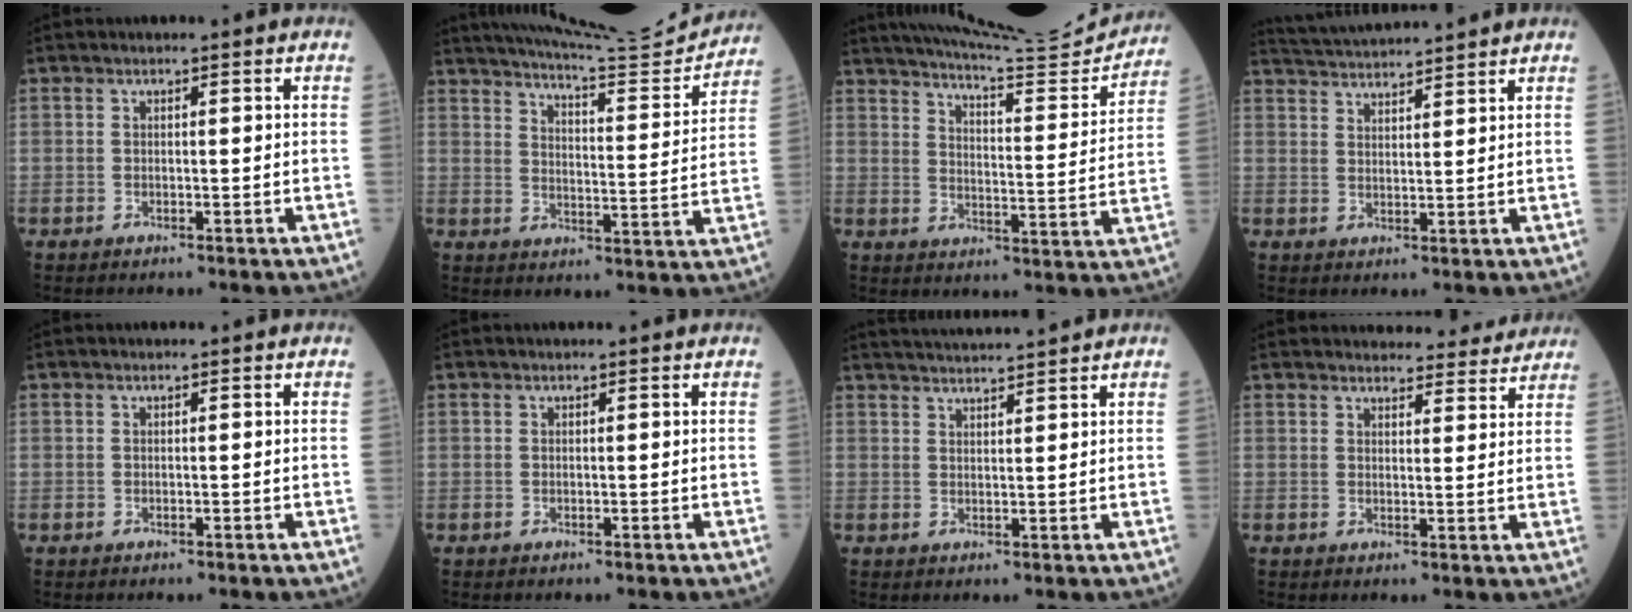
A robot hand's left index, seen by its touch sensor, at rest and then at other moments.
{"total": 17.0, "force": [16.4, -0.6, 4.5], "torque": [-0.077, -0.056, 0.220]}
{"total": 18.5, "force": [17.7, -0.2, 5.1], "torque": [-0.086, -0.060, 0.234]}
{"total": 10.2, "force": [9.8, -0.3, 2.8], "torque": [-0.061, 0.027, 0.154]}
{"total": 0.0}
{"total": 0.6, "force": [0.6, -0.1, 0.1], "torque": [-0.008, -0.002, 0.007]}
{"total": 9.2, "force": [8.7, -0.7, 2.9], "torque": [-0.051, 0.019, 0.130]}
{"total": 13.6, "force": [13.0, 2.8, 2.8], "torque": [-0.009, 0.010, 0.146]}